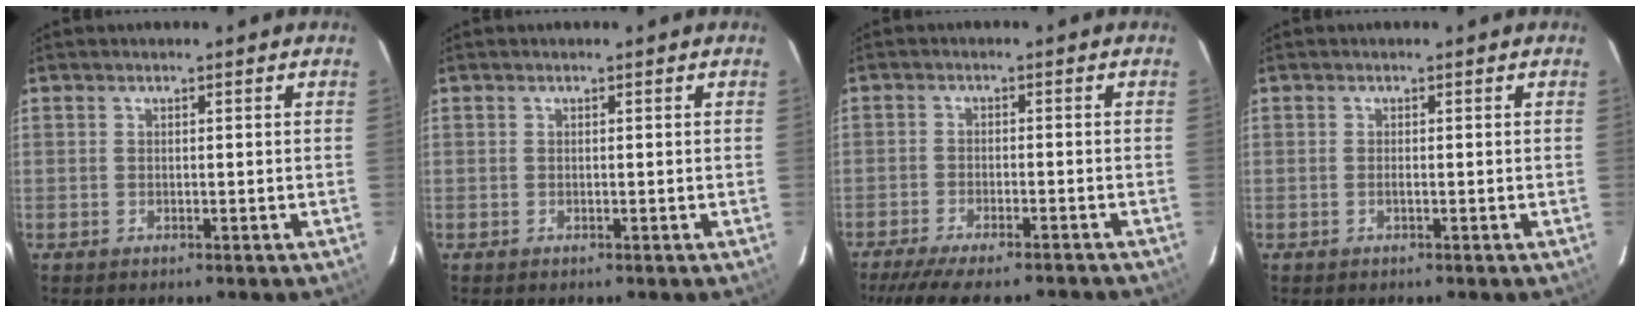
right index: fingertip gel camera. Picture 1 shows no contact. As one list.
[{"total": 0.0}, {"total": 12.5, "force": [-10.8, 2.4, 5.7], "torque": [-0.126, -0.025, -0.166]}, {"total": 0.0}]